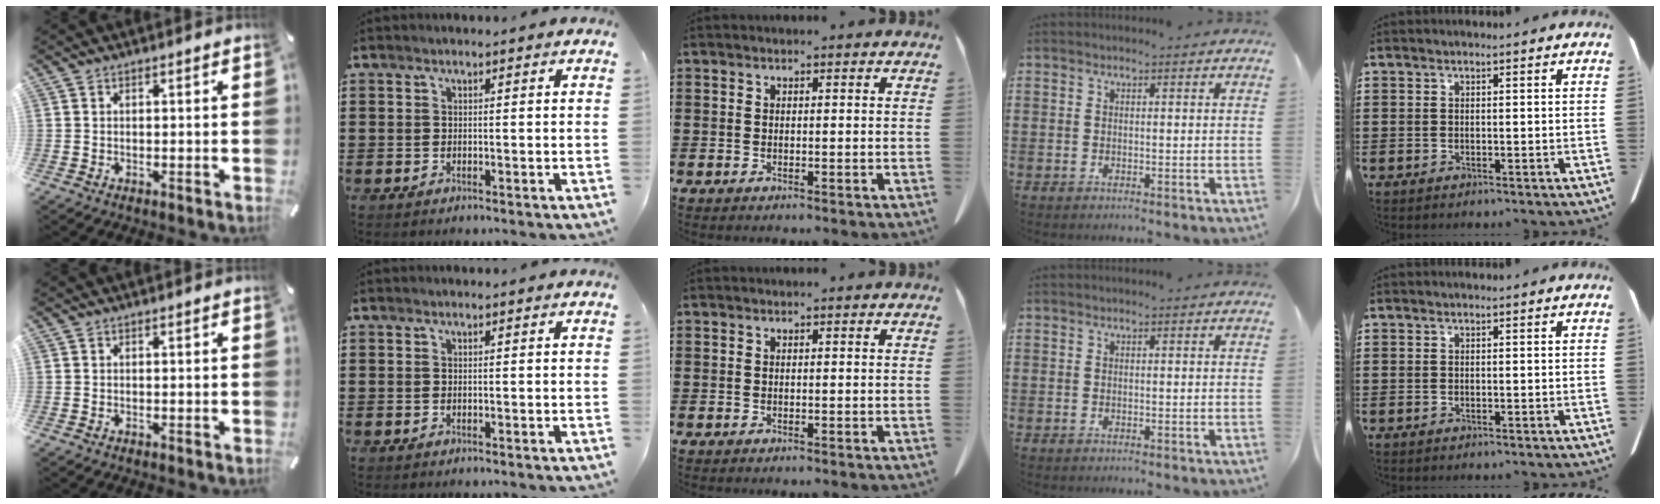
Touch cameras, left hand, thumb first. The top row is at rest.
{}